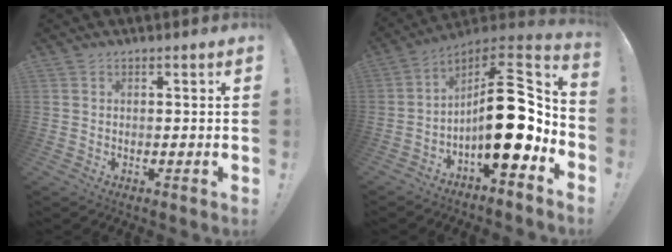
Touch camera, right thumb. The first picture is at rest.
{"total": 20.2, "force": [-2.9, 8.0, 18.4], "torque": [-0.278, 0.011, -0.043]}